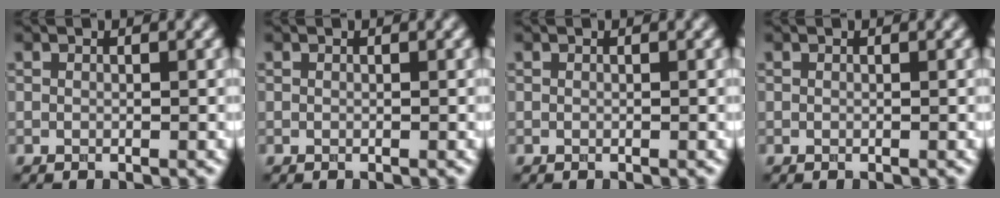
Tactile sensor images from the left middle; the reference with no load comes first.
{"total": 0.0}
{"total": 0.0}
{"total": 0.0}